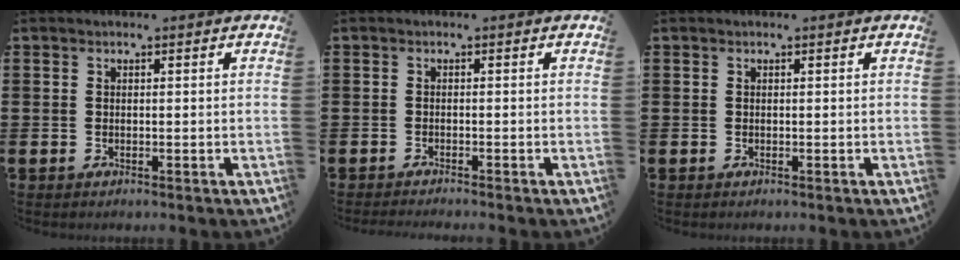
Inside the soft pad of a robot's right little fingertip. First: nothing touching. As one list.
[{"total": 0.7, "force": [-0.6, -0.1, 0.1], "torque": [-0.002, -0.002, -0.013]}, {"total": 0.0}]